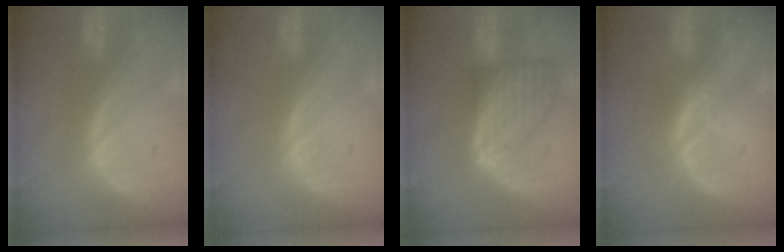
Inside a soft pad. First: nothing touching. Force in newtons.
{"total": 0.0}
{"total": 8.3, "press": 7.5, "slide": 3.6}
{"total": 1.7, "press": 1.7, "slide": 0.1}